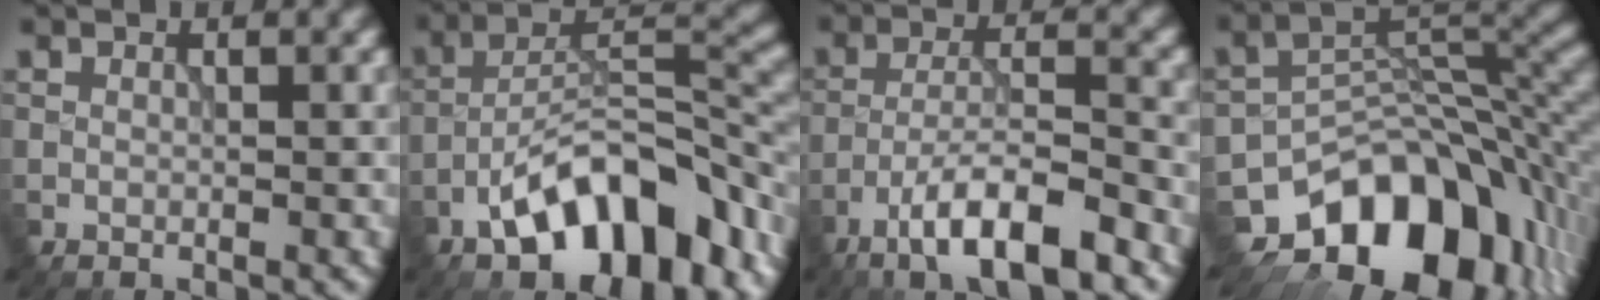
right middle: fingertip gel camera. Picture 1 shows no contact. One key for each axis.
{"total": 12.2, "fx": -6.8, "fy": 5.1, "fz": 8.7, "tx": -0.126, "ty": 0.007, "tz": -0.128}
{"total": 8.8, "fx": -5.6, "fy": 2.2, "fz": 6.3, "tx": -0.102, "ty": 0.005, "tz": -0.101}
{"total": 13.1, "fx": -7.3, "fy": 7.9, "fz": 7.5, "tx": -0.108, "ty": -0.011, "tz": -0.121}